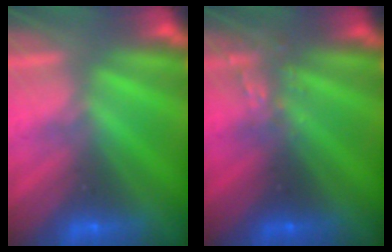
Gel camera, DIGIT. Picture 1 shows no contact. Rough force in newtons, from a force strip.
{"total": 2.6}